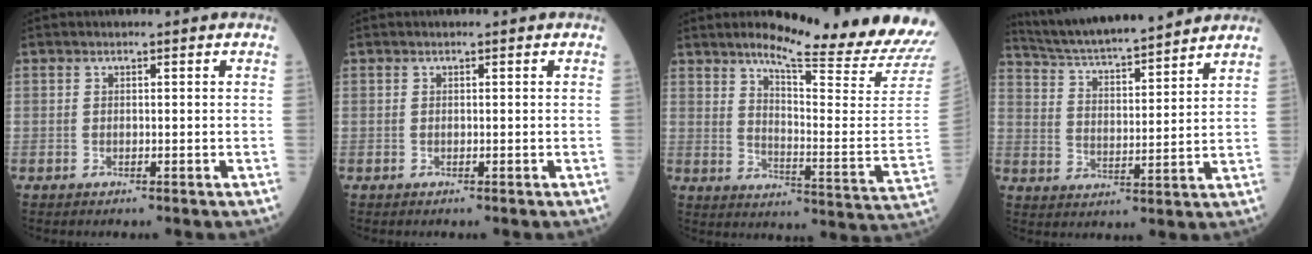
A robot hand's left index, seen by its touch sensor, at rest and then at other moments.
{"total": 0.0}
{"total": 19.3, "force": [17.5, -1.9, 7.8], "torque": [-0.127, -0.119, 0.217]}
{"total": 17.4, "force": [15.8, 1.4, 7.2], "torque": [-0.127, 0.014, 0.248]}